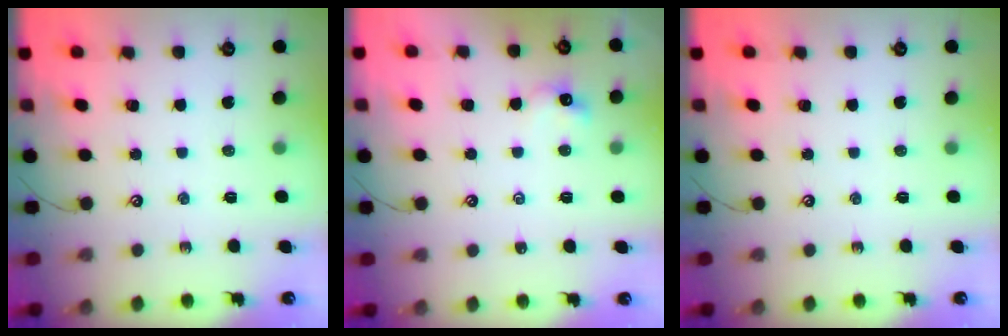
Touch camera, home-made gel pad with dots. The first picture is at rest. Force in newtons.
{"total": 2.3, "press": 2.2, "slide": 0.6}
{"total": 0.0}